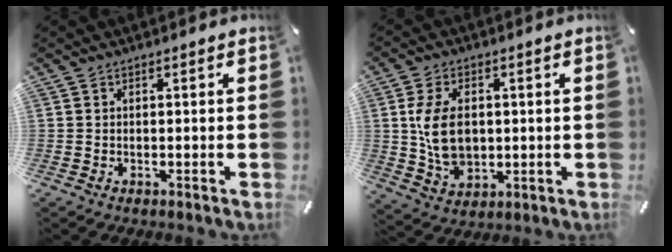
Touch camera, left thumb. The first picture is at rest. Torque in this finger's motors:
{"motor_torque": [1.96, 1.87, 1.32, -0.06, 0.35]}